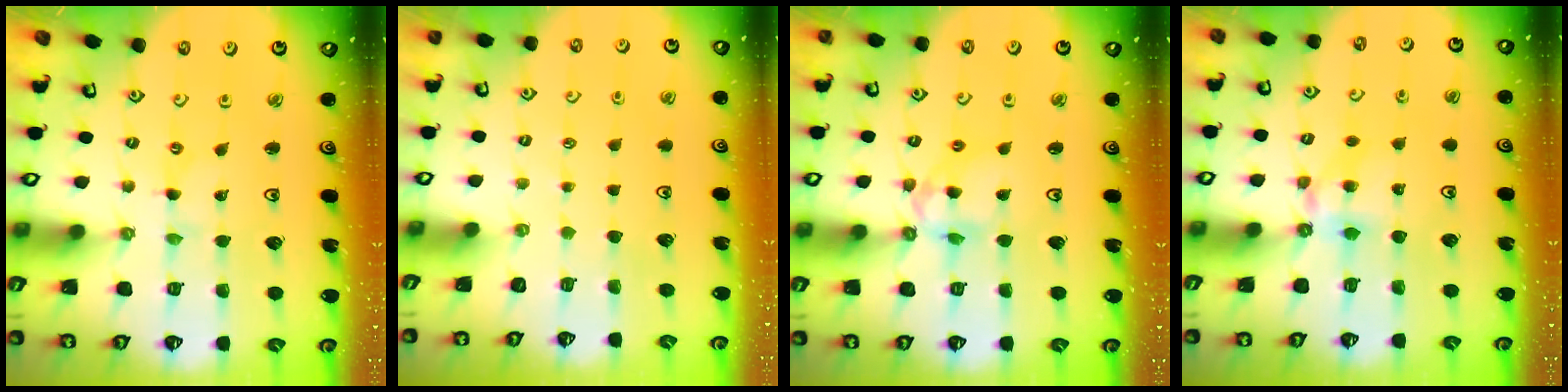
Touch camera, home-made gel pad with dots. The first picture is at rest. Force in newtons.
{"total": 0.6, "press": 0.6, "slide": 0.1}
{"total": 9.8, "press": 9.7, "slide": 1.1}
{"total": 5.9, "press": 5.9, "slide": 0.2}